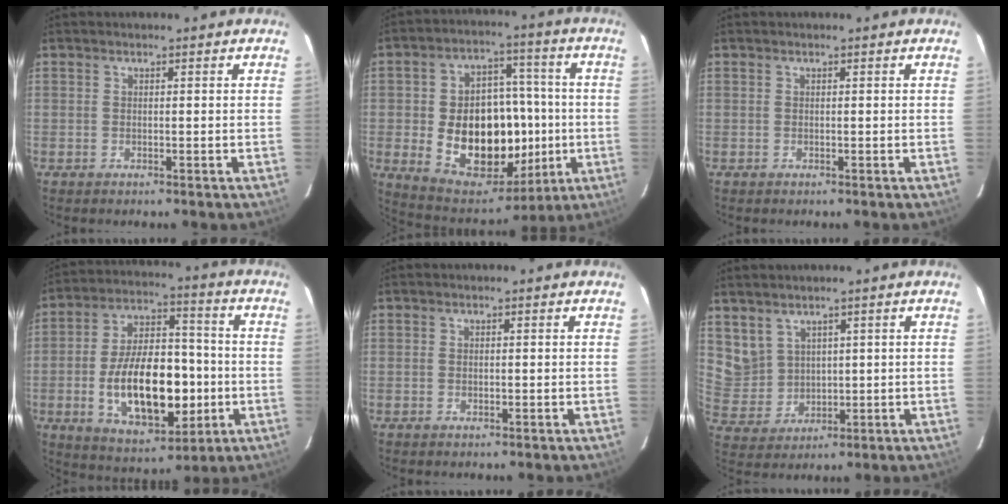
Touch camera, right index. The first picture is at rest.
{"total": 20.9, "force": [-2.7, 14.8, 14.6], "torque": [-0.277, 0.019, -0.011]}
{"total": 0.0}
{"total": 19.8, "force": [-3.9, 10.6, 16.2], "torque": [-0.295, 0.011, -0.042]}
{"total": 0.7, "force": [0.0, 0.7, 0.0], "torque": [0.004, -0.001, 0.001]}
{"total": 7.6, "force": [4.5, 6.0, 1.1], "torque": [-0.019, 0.003, 0.115]}